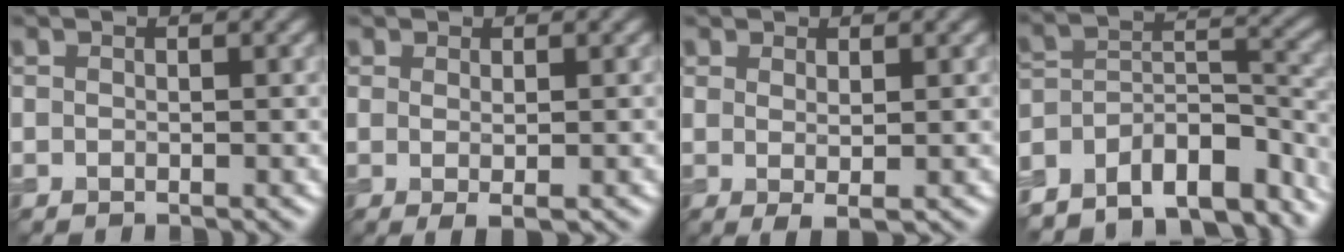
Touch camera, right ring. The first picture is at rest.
{"total": 1.4, "force": [0.1, 0.2, 1.4], "torque": [-0.026, -0.005, 0.003]}
{"total": 1.6, "force": [0.4, 0.3, 1.5], "torque": [-0.029, -0.007, 0.010]}
{"total": 10.3, "force": [-8.4, 4.5, 4.0], "torque": [-0.070, 0.009, -0.137]}